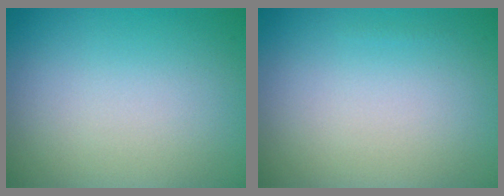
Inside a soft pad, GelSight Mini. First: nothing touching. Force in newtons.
{"total": 0.0}